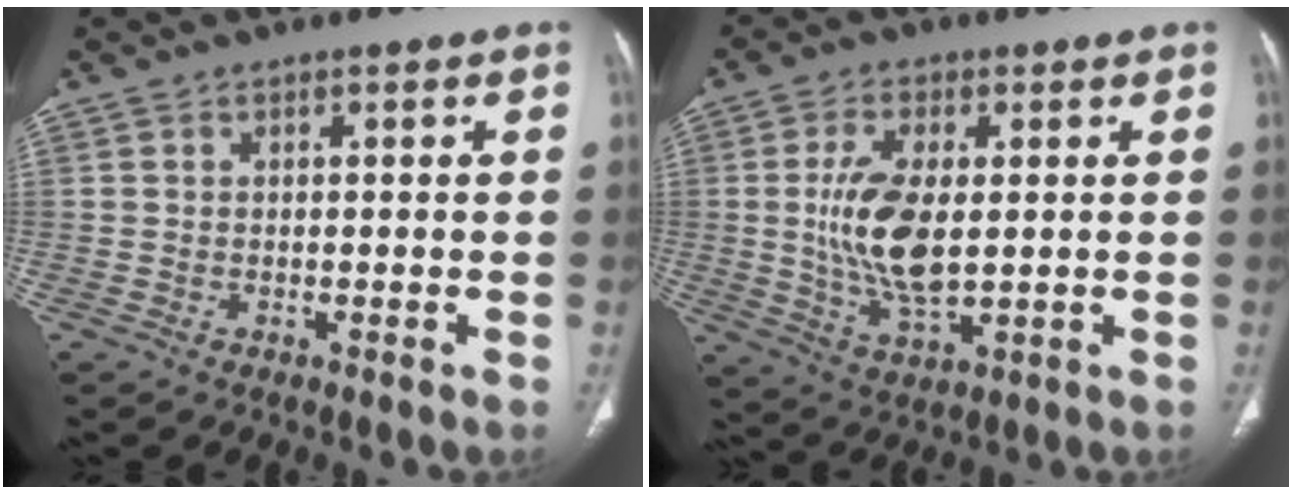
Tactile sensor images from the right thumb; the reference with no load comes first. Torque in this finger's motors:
{"motor_torque": [1.03, 2.48, 1.43, -0.41, 0.50]}